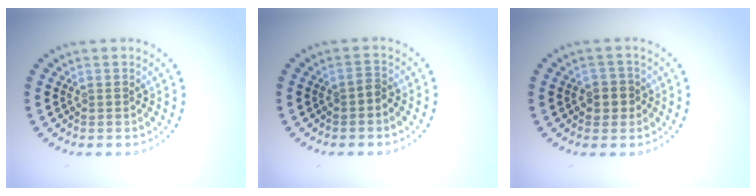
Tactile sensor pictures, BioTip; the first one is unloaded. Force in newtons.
{"total": 0.9, "press": 0.7, "slide": 0.5}
{"total": 2.0, "press": 1.8, "slide": 0.9}